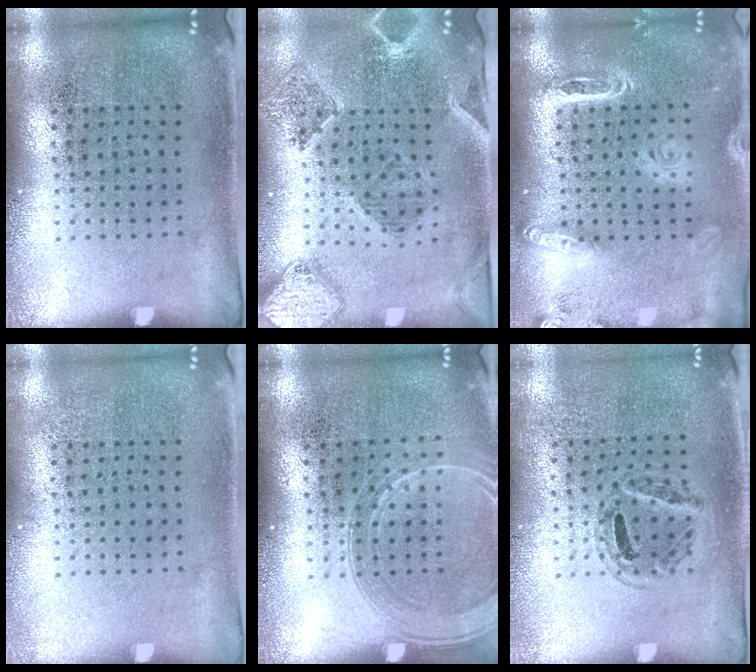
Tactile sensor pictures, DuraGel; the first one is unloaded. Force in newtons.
{"total": 1.6, "press": 1.6, "slide": 0.3}
{"total": 1.9, "press": 1.6, "slide": 1.0}
{"total": 0.0}
{"total": 1.6, "press": 1.6, "slide": 0.3}
{"total": 1.0, "press": 0.8, "slide": 0.6}